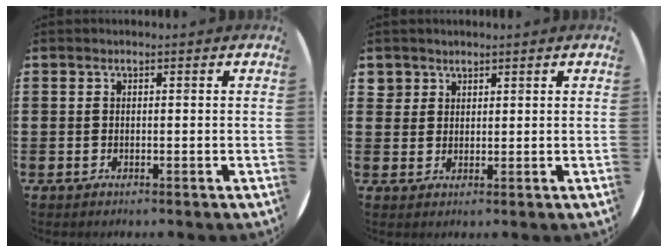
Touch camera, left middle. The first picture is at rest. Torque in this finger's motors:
{"motor_torque": [0.04, 0.00, -0.04, -0.02]}